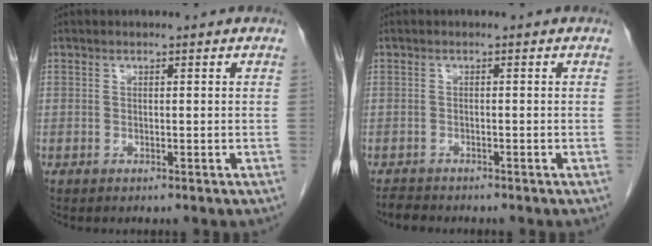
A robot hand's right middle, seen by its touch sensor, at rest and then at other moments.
{"total": 1.9, "force": [-1.8, 0.4, 0.2], "torque": [-0.006, -0.006, -0.030]}